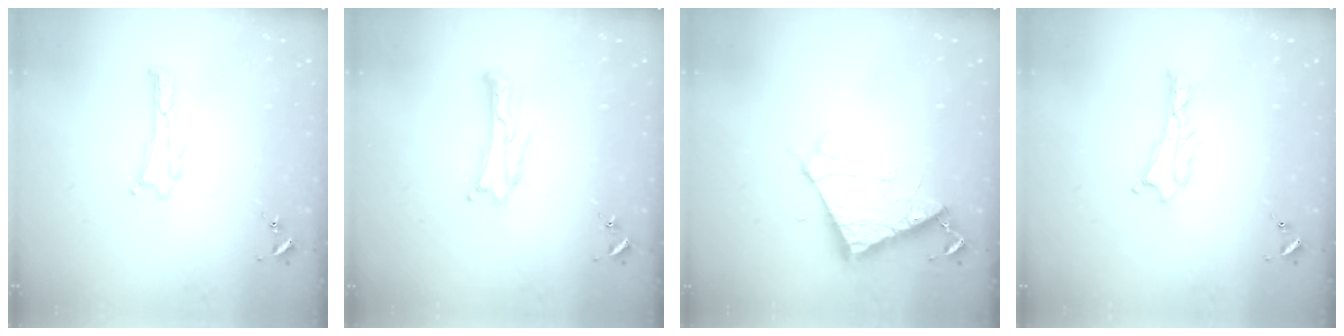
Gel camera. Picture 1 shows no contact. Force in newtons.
{"total": 2.4, "press": 2.4, "slide": 0.3}
{"total": 6.4, "press": 6.4, "slide": 0.6}
{"total": 1.8, "press": 1.7, "slide": 0.2}